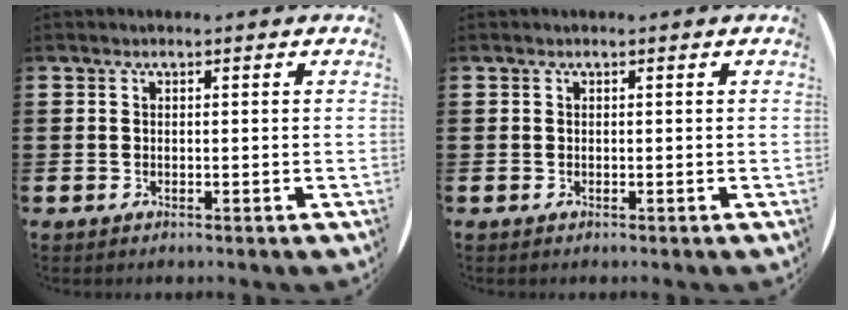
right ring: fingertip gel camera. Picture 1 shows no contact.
{"total": 0.0}